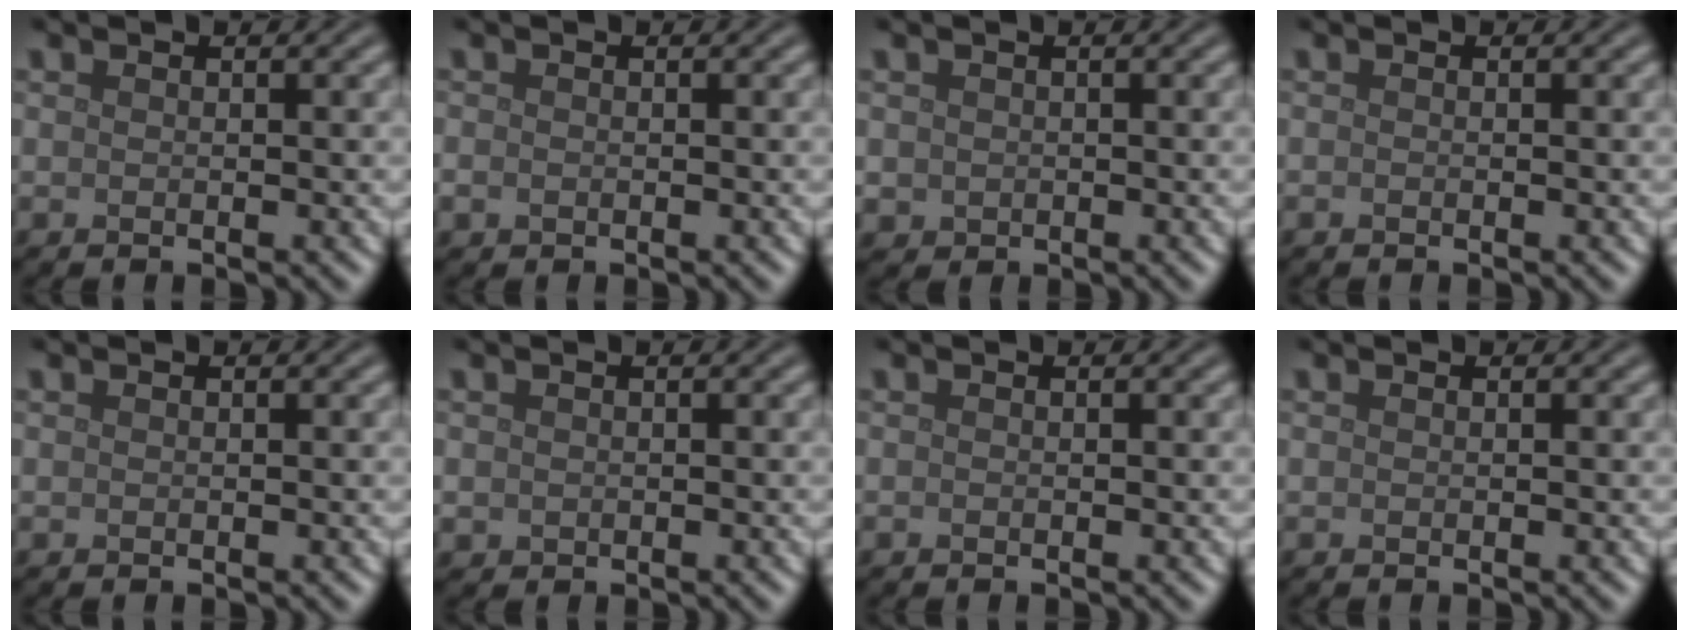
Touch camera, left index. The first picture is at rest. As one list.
[{"total": 0.7, "force": [-0.2, 0.6, 0.3], "torque": [-0.005, -0.004, -0.005]}, {"total": 1.0, "force": [0.1, 1.0, 0.2], "torque": [0.001, -0.003, 0.000]}, {"total": 0.0}, {"total": 0.0}, {"total": 0.7, "force": [0.0, 0.7, 0.1], "torque": [0.001, -0.002, -0.001]}, {"total": 0.0}, {"total": 0.0}]